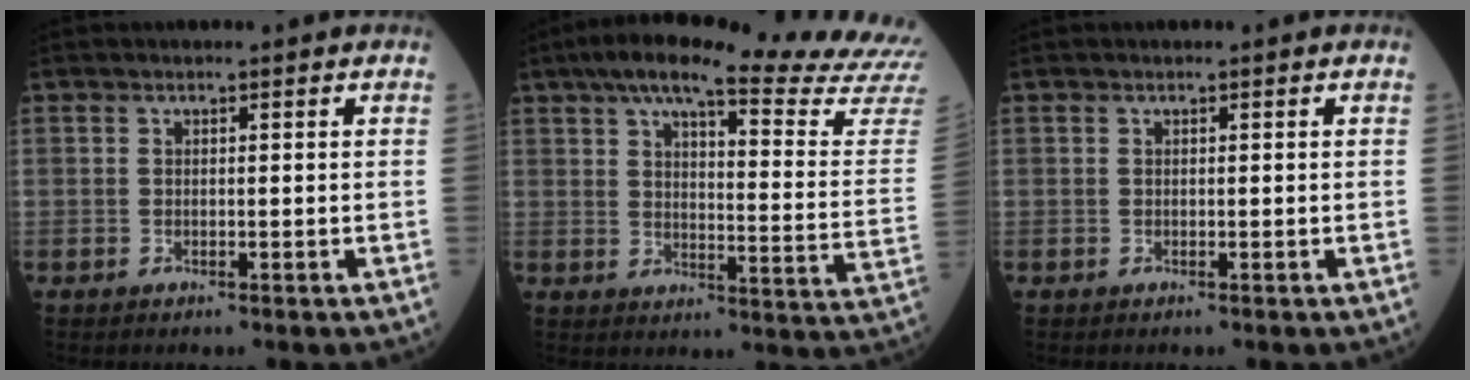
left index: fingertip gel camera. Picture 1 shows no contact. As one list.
[{"total": 26.1, "force": [23.3, -0.1, 11.9], "torque": [-0.172, -0.079, 0.279]}, {"total": 0.0}]